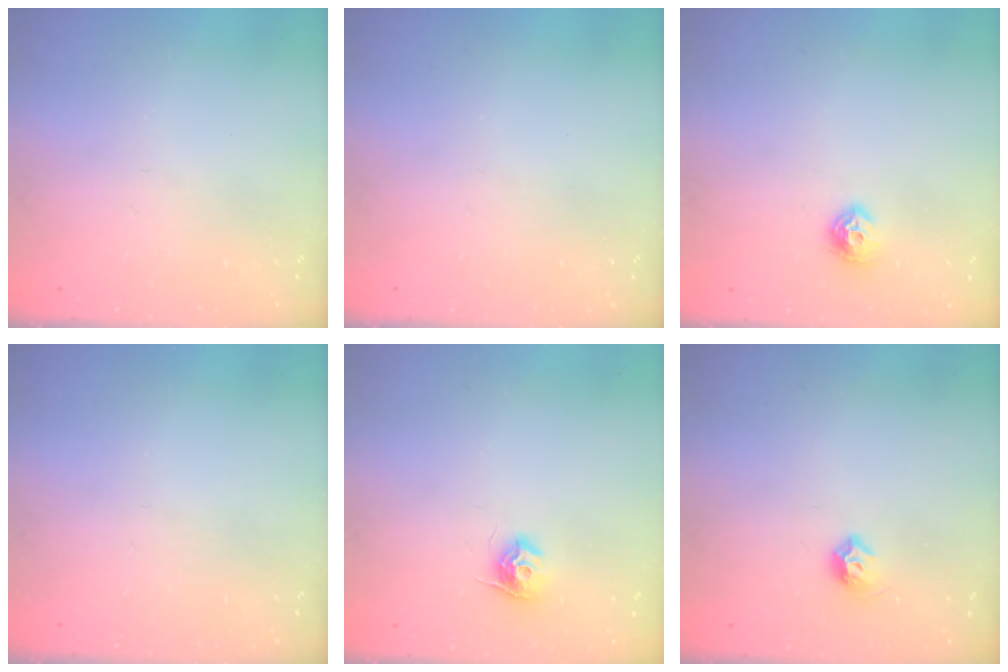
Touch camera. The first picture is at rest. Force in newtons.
{"total": 0.0}
{"total": 7.2, "press": 7.1, "slide": 0.4}
{"total": 0.0}
{"total": 8.6, "press": 8.6, "slide": 0.2}
{"total": 6.6, "press": 6.5, "slide": 1.2}